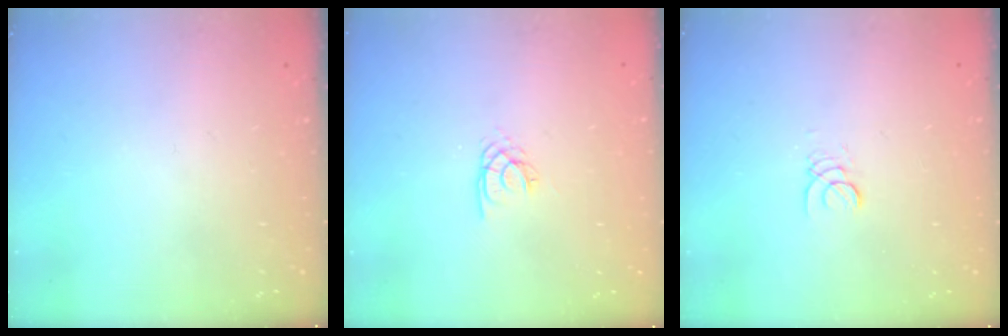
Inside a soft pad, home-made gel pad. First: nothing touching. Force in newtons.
{"total": 2.1, "press": 2.1, "slide": 0.4}
{"total": 1.2, "press": 1.2, "slide": 0.0}